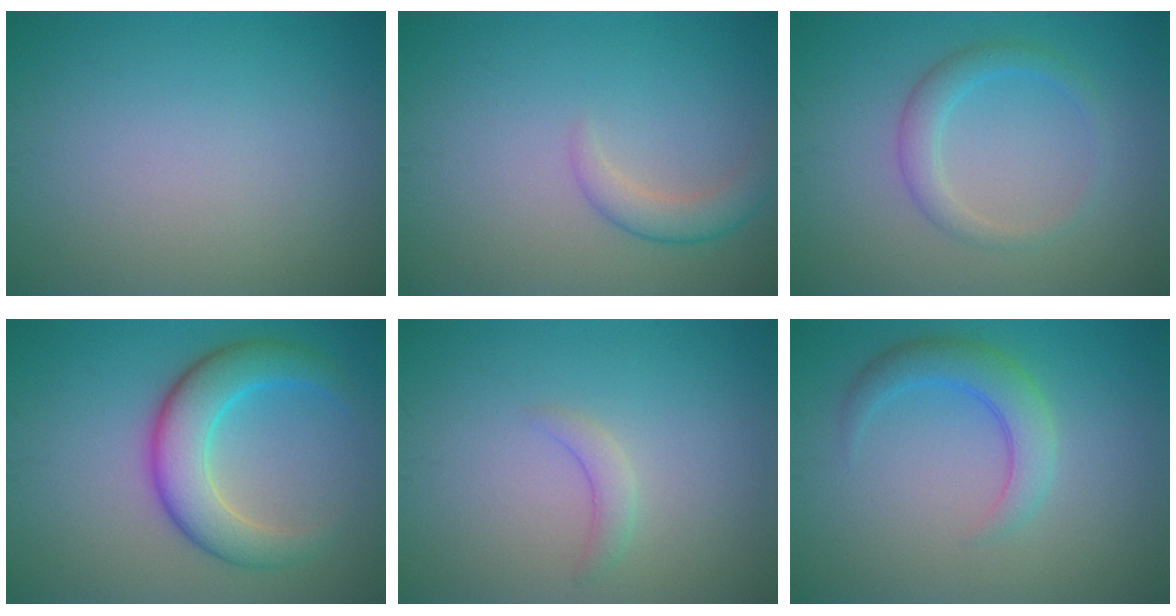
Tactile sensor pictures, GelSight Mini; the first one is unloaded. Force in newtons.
{"total": 2.3, "press": 2.3, "slide": 0.1}
{"total": 2.5, "press": 2.5, "slide": 0.1}
{"total": 6.1, "press": 6.1, "slide": 0.2}
{"total": 1.3, "press": 1.3, "slide": 0.2}
{"total": 3.4, "press": 3.4, "slide": 0.0}